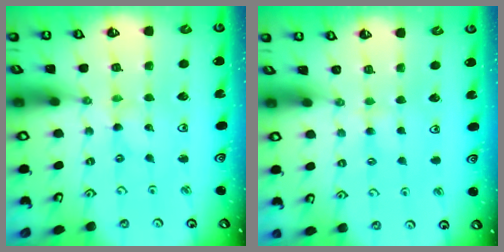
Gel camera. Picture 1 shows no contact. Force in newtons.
{"total": 2.3, "press": 2.2, "slide": 0.5}